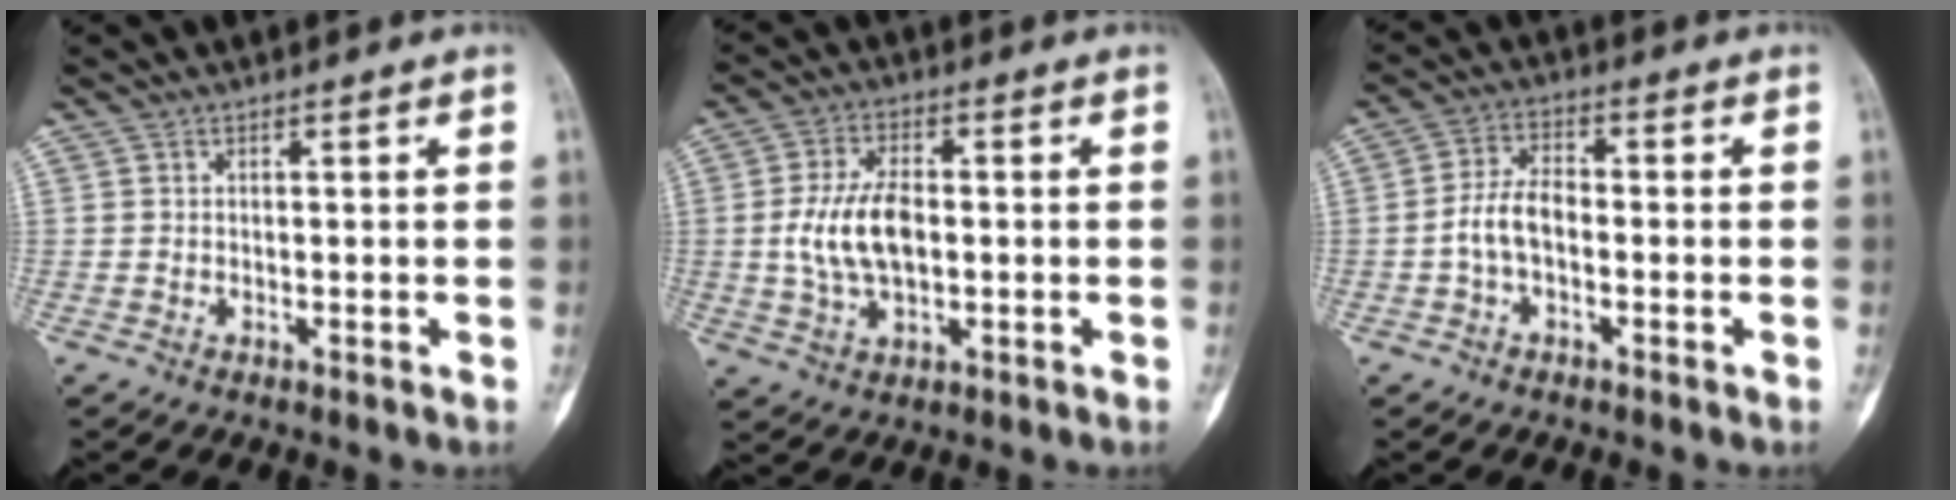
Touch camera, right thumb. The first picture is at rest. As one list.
[{"total": 10.2, "force": [-0.3, 5.6, 8.5], "torque": [-0.166, 0.007, -0.003]}, {"total": 5.9, "force": [-1.4, 3.4, 4.7], "torque": [-0.086, 0.025, -0.033]}]